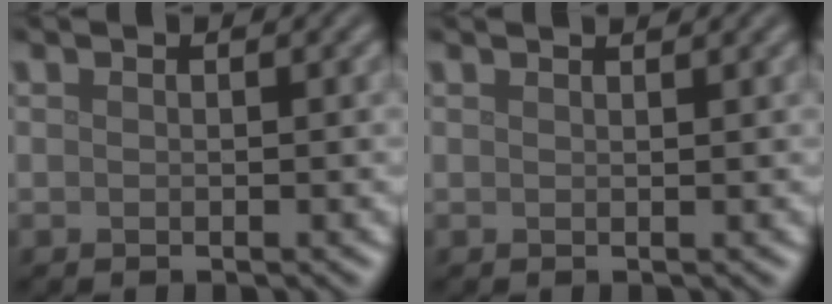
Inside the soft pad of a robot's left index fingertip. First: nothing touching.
{"total": 1.5, "force": [1.4, 0.4, 0.6], "torque": [-0.005, -0.001, 0.006]}